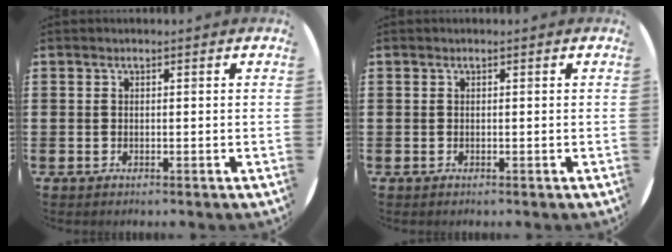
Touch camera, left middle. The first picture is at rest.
{"total": 0.0}